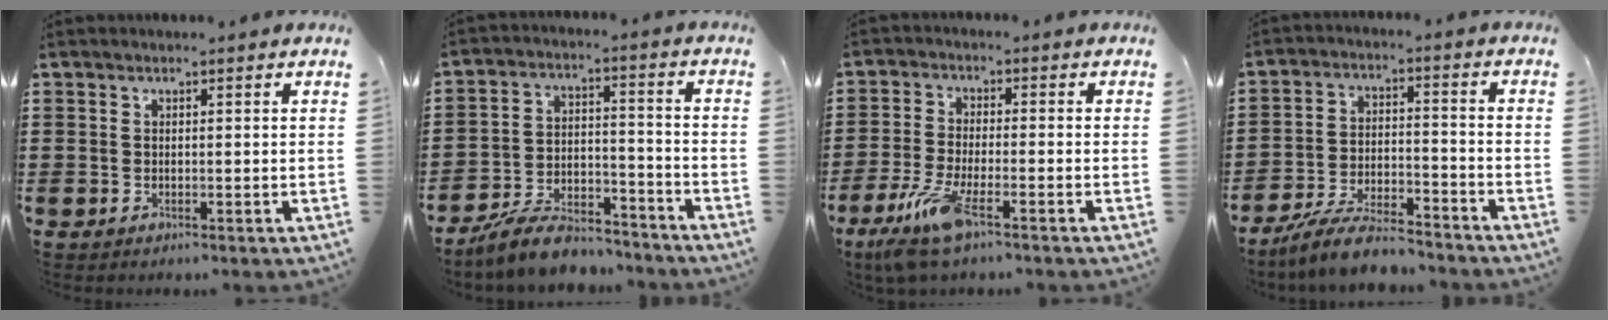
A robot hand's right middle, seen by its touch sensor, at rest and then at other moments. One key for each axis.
{"total": 8.7, "fx": -7.9, "fy": 1.9, "fz": 3.0, "tx": -0.053, "ty": 0.023, "tz": -0.151}
{"total": 7.3, "fx": -4.6, "fy": 1.4, "fz": 5.4, "tx": -0.132, "ty": -0.020, "tz": -0.090}
{"total": 8.1, "fx": -7.3, "fy": 1.3, "fz": 3.4, "tx": -0.063, "ty": 0.013, "tz": -0.137}